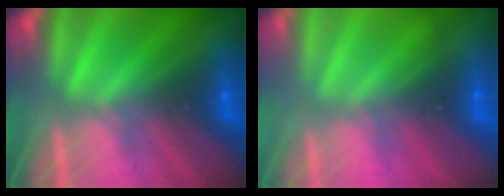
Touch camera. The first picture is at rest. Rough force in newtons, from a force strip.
{"total": 2.1}